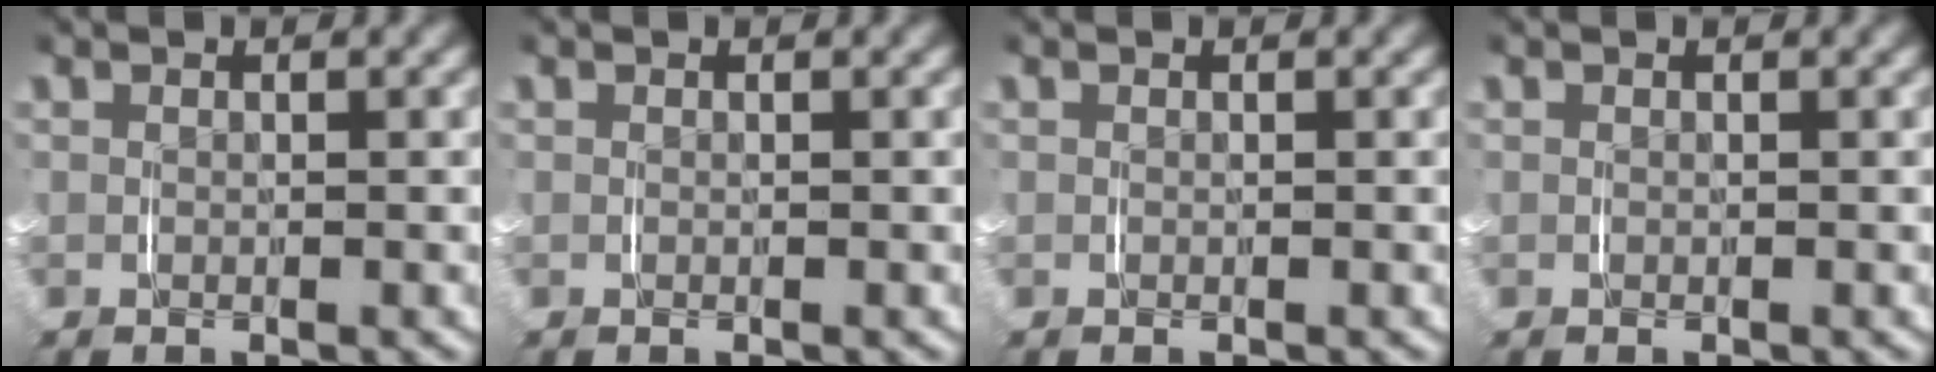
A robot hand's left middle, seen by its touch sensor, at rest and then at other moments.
{"total": 0.0}
{"total": 0.0}
{"total": 0.0}